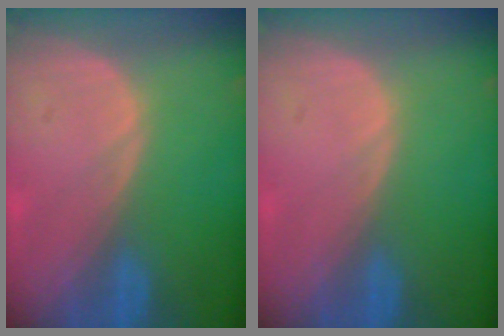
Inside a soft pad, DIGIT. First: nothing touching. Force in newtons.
{"total": 0.0}